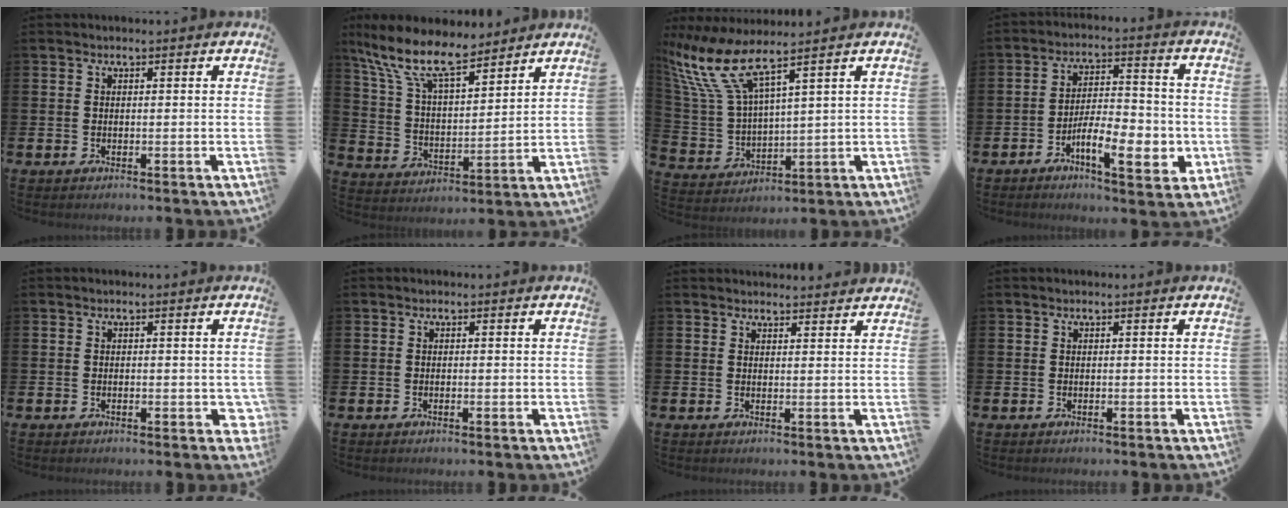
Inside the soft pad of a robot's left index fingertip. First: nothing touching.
{"total": 11.4, "force": [9.1, 3.5, 5.8], "torque": [-0.149, -0.040, 0.163]}
{"total": 9.7, "force": [7.5, 2.1, 5.7], "torque": [-0.144, -0.021, 0.133]}
{"total": 9.0, "force": [-3.6, 3.3, 7.5], "torque": [-0.104, 0.005, -0.060]}
{"total": 1.4, "force": [-0.4, 0.8, 1.1], "torque": [-0.009, -0.002, -0.011]}
{"total": 0.0}
{"total": 2.0, "force": [2.0, 0.1, -0.2], "torque": [0.014, -0.016, 0.035]}
{"total": 0.0}